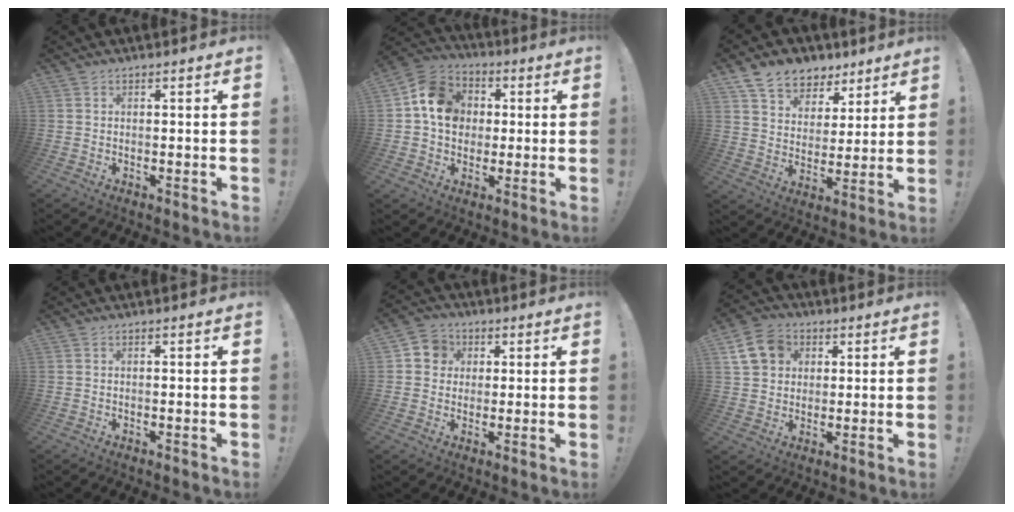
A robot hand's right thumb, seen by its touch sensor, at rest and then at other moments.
{"total": 14.2, "force": [2.3, 11.9, 7.3], "torque": [-0.103, 0.005, 0.052]}
{"total": 10.1, "force": [7.3, 6.7, 2.4], "torque": [-0.040, -0.055, 0.142]}
{"total": 0.0}
{"total": 7.0, "force": [1.2, 6.5, 2.1], "torque": [-0.033, 0.006, 0.026]}
{"total": 11.4, "force": [4.3, 9.3, 5.1], "torque": [-0.078, -0.009, 0.090]}